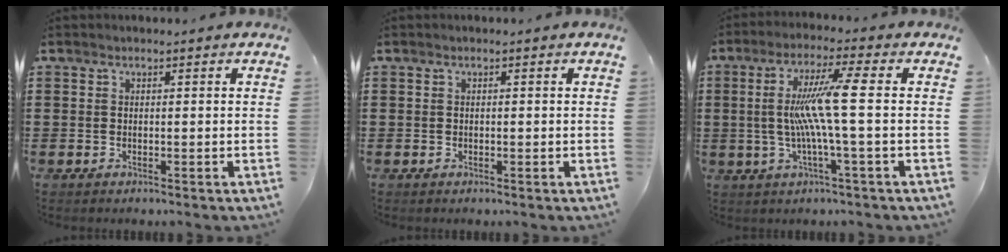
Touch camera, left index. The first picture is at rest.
{"total": 0.0}
{"total": 9.6, "force": [0.1, -0.4, 9.6], "torque": [-0.199, -0.009, -0.013]}